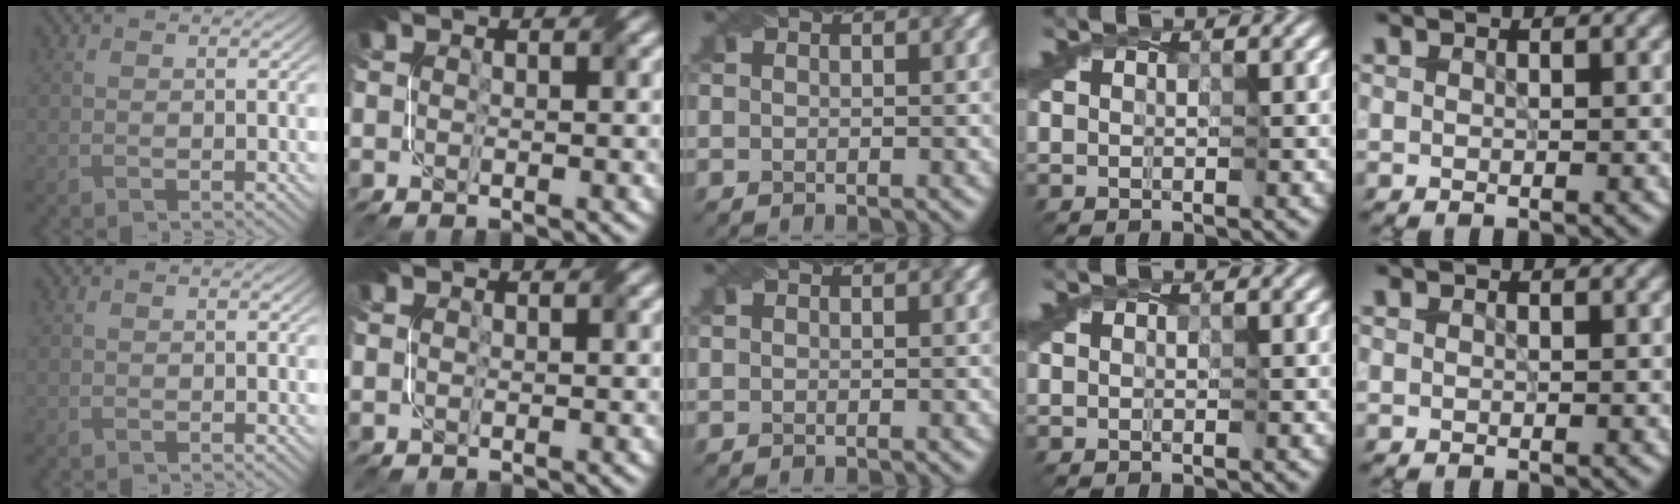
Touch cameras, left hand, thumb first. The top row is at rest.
{"index": {"total": 0.7, "force": [0.5, 0.3, -0.4], "torque": [0.007, 0.003, 0.012]}}